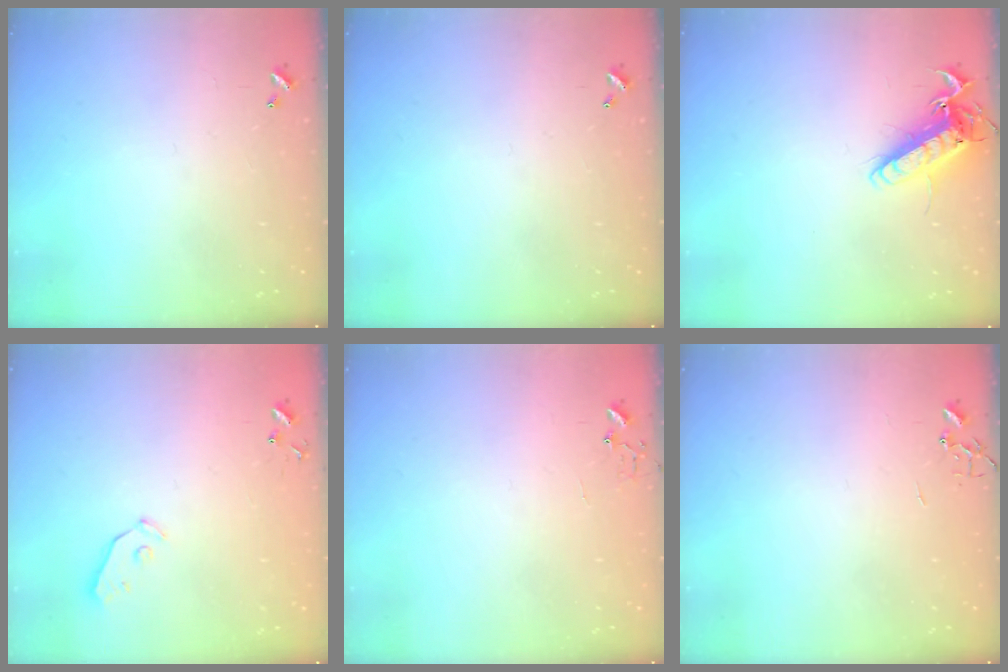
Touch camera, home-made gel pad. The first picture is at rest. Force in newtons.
{"total": 0.0}
{"total": 14.6, "press": 14.4, "slide": 2.0}
{"total": 3.9, "press": 3.9, "slide": 0.3}
{"total": 6.0, "press": 6.0, "slide": 0.6}
{"total": 0.0}